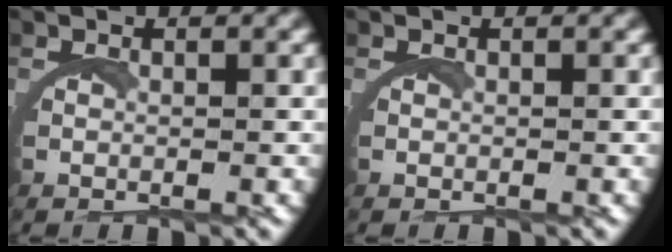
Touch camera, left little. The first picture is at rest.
{"total": 0.0}